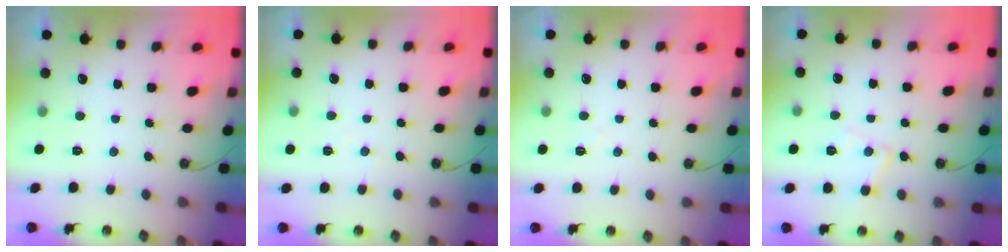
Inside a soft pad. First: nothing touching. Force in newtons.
{"total": 3.9, "press": 3.9, "slide": 0.6}
{"total": 6.5, "press": 6.5, "slide": 0.9}
{"total": 8.5, "press": 8.5, "slide": 0.6}